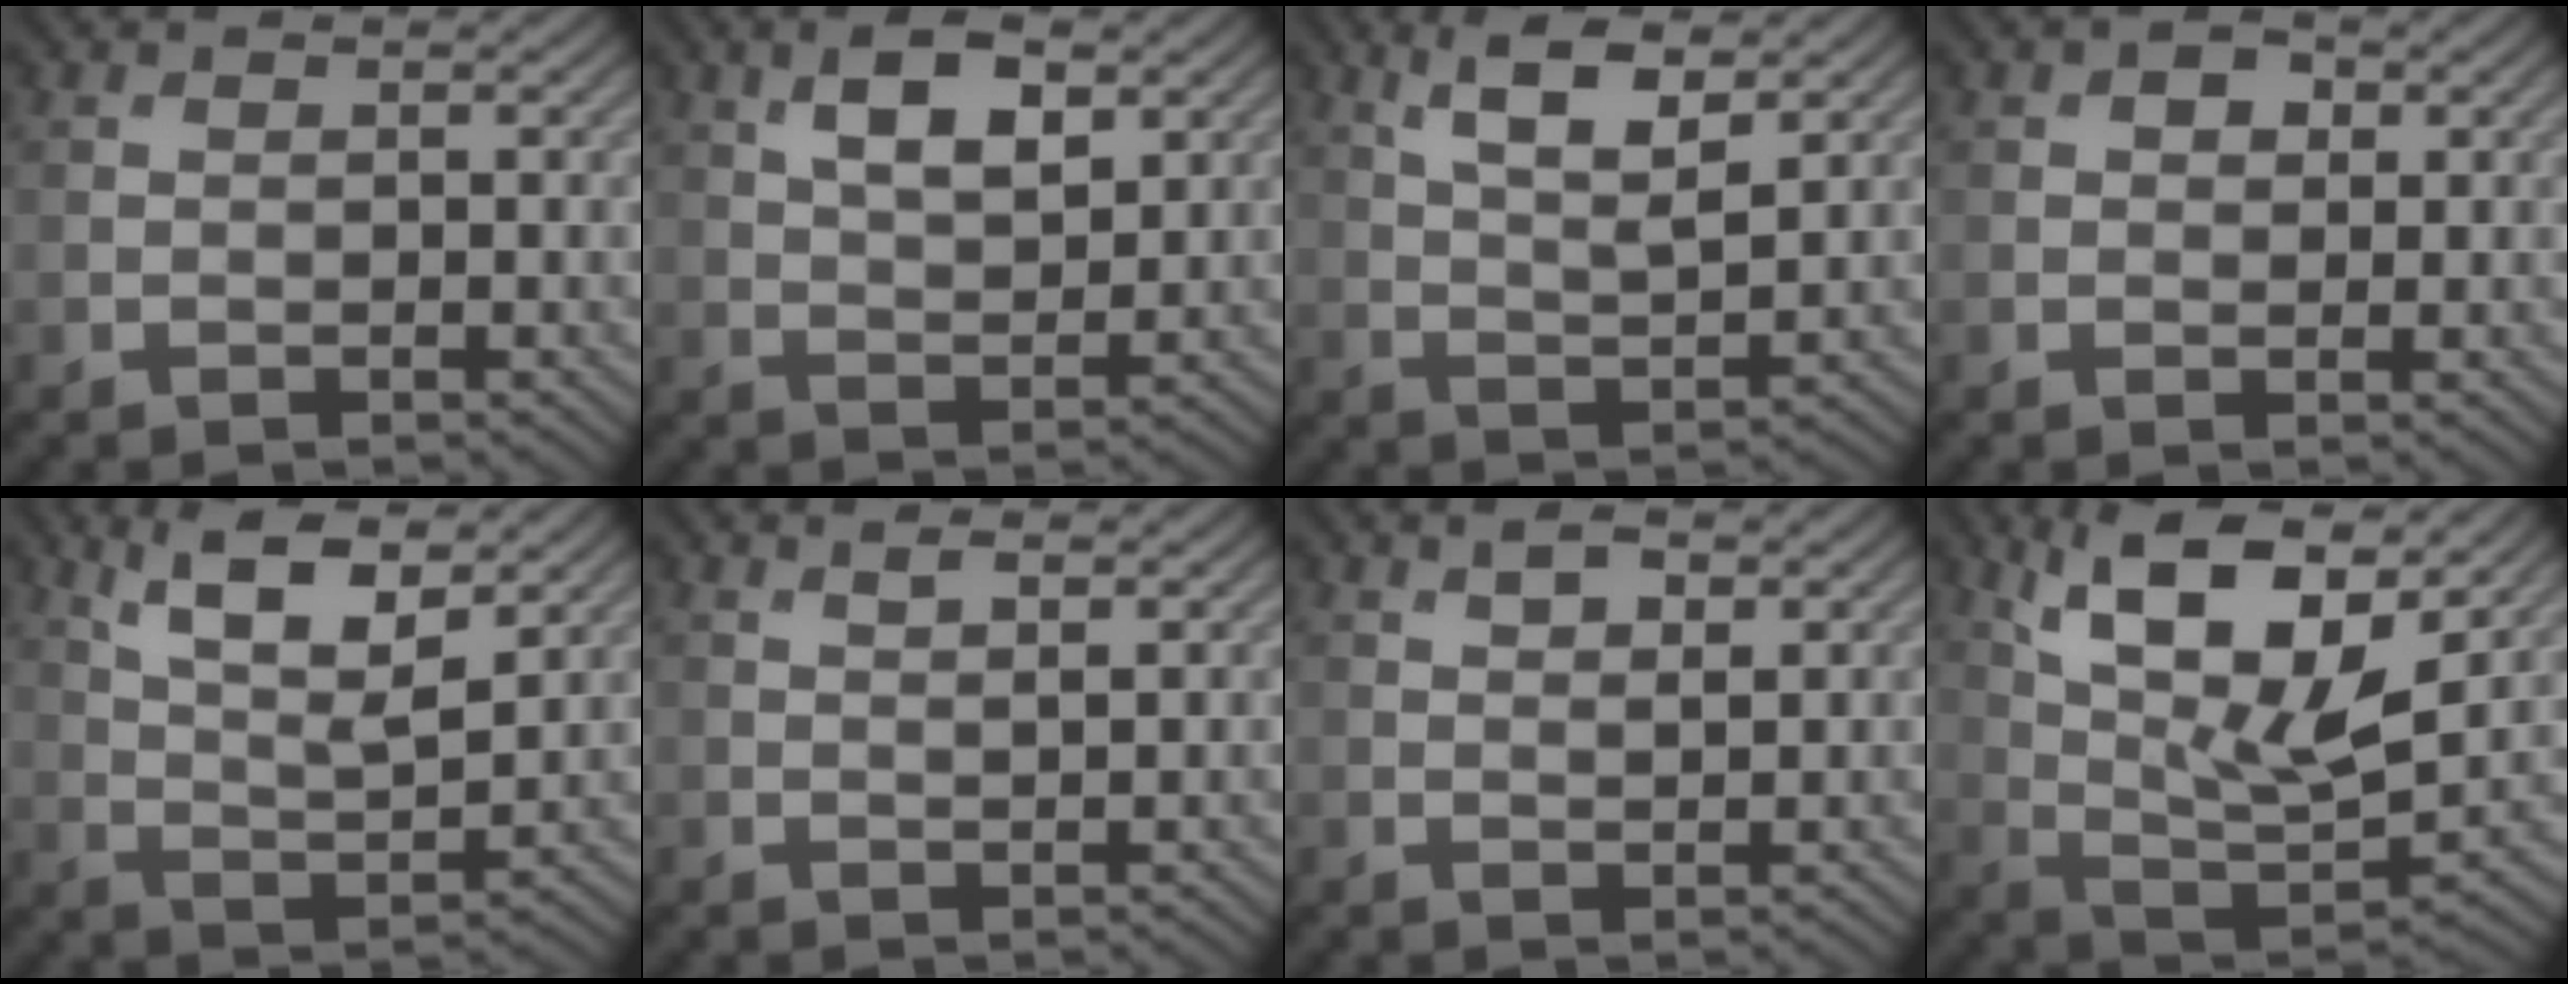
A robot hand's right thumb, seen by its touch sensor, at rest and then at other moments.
{"total": 6.4, "force": [3.0, 2.9, 5.0], "torque": [-0.095, 0.002, 0.054]}
{"total": 7.1, "force": [4.1, 2.0, 5.4], "torque": [-0.105, -0.003, 0.081]}
{"total": 2.1, "force": [0.7, 1.4, 1.3], "torque": [-0.019, 0.002, 0.008]}
{"total": 8.8, "force": [5.3, 2.8, 6.5], "torque": [-0.124, -0.003, 0.100]}
{"total": 1.7, "force": [1.1, 0.3, 1.3], "torque": [-0.023, -0.003, 0.022]}
{"total": 2.8, "force": [1.5, 1.2, 2.0], "torque": [-0.032, -0.005, 0.031]}
{"total": 15.9, "force": [8.0, 5.8, 12.5], "torque": [-0.235, 0.010, 0.134]}